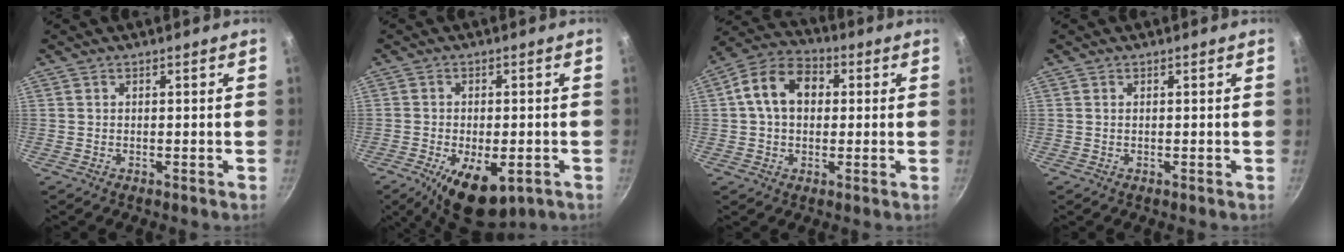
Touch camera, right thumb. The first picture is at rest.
{"total": 10.9, "force": [-4.6, 5.2, 8.4], "torque": [-0.114, 0.006, -0.060]}
{"total": 11.3, "force": [1.6, 8.3, 7.4], "torque": [-0.100, 0.025, 0.008]}
{"total": 0.0}